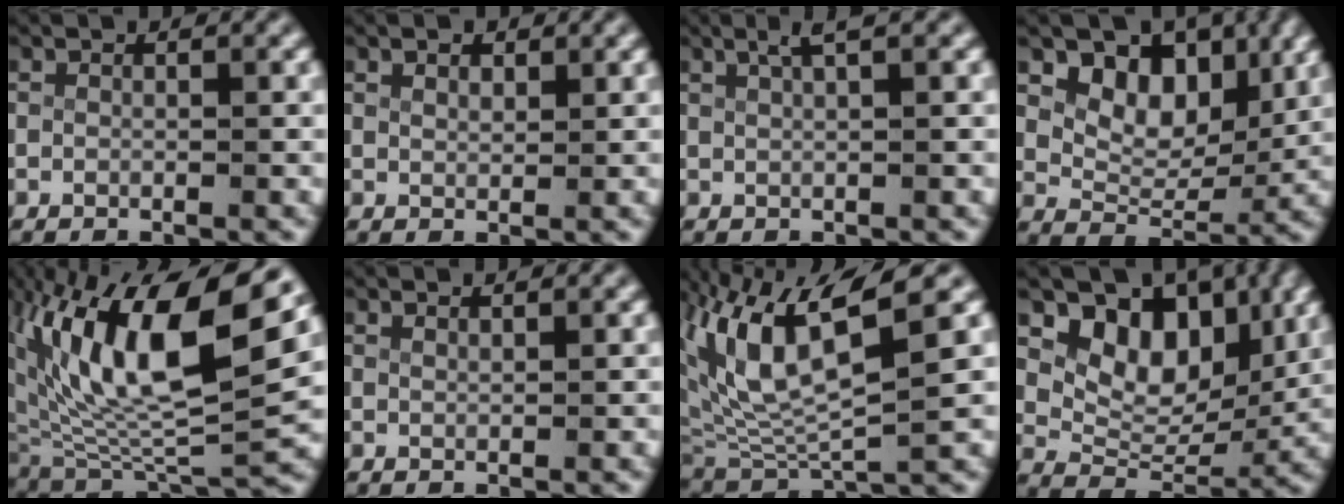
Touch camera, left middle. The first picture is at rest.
{"total": 1.0, "force": [0.9, 0.3, 0.4], "torque": [-0.011, -0.009, 0.022]}
{"total": 2.9, "force": [2.1, 0.5, 2.0], "torque": [-0.026, 0.012, 0.031]}
{"total": 7.0, "force": [2.8, 4.7, 4.4], "torque": [-0.077, -0.018, 0.051]}
{"total": 15.7, "force": [2.7, 7.8, 13.4], "torque": [-0.246, -0.010, 0.057]}
{"total": 0.8, "force": [0.7, -0.2, 0.0], "torque": [-0.001, -0.006, 0.018]}
{"total": 10.1, "force": [1.6, 5.7, 8.1], "torque": [-0.176, -0.001, 0.036]}
{"total": 9.4, "force": [3.4, 6.5, 5.8], "torque": [-0.112, -0.020, 0.060]}